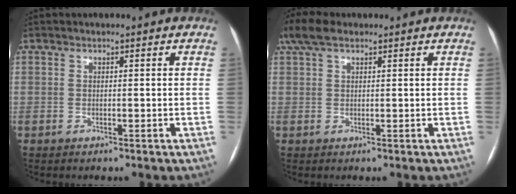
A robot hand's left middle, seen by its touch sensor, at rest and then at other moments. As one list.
[{"total": 4.8, "force": [3.3, 1.9, 3.0], "torque": [-0.073, 0.034, 0.068]}]